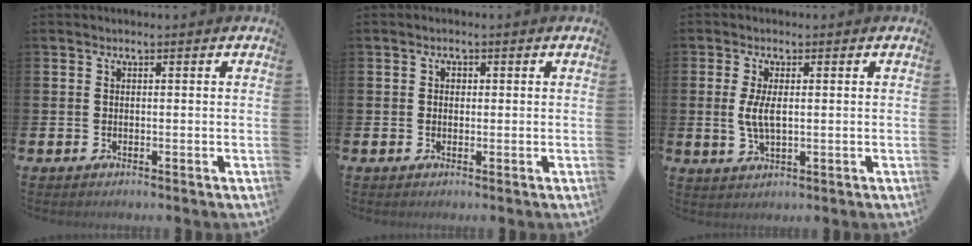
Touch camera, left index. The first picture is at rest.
{"total": 1.1, "force": [0.1, 0.9, 0.6], "torque": [0.004, 0.002, -0.003]}
{"total": 4.0, "force": [0.6, 1.6, 3.6], "torque": [-0.064, 0.002, 0.007]}